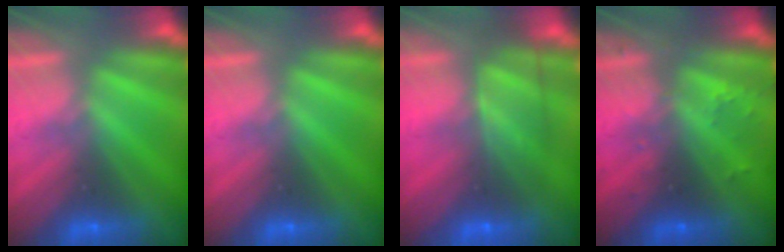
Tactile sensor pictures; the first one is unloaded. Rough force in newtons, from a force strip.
{"total": 0.0}
{"total": 7.4}
{"total": 2.4}